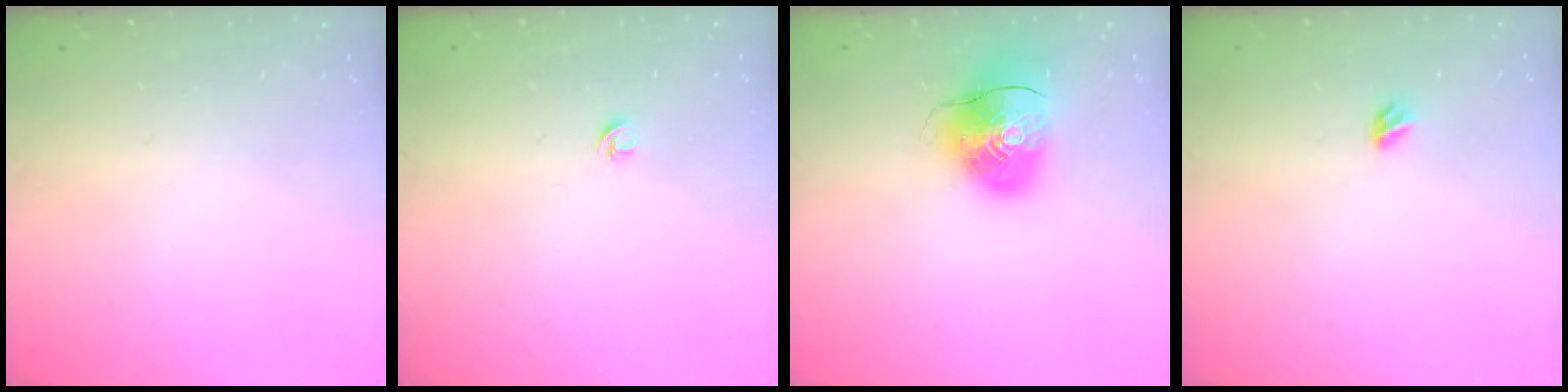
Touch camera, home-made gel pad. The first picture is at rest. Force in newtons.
{"total": 3.6, "press": 3.6, "slide": 0.5}
{"total": 10.6, "press": 10.5, "slide": 1.8}
{"total": 3.2, "press": 3.1, "slide": 0.8}